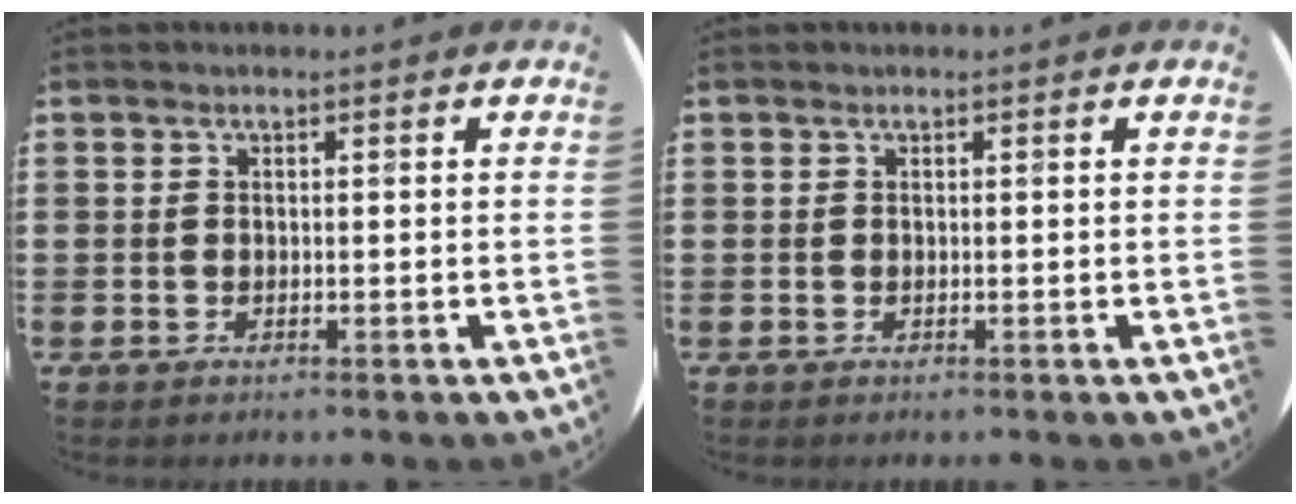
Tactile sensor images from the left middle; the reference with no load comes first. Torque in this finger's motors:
{"motor_torque": [0.17, -0.09, -0.01, -0.01]}